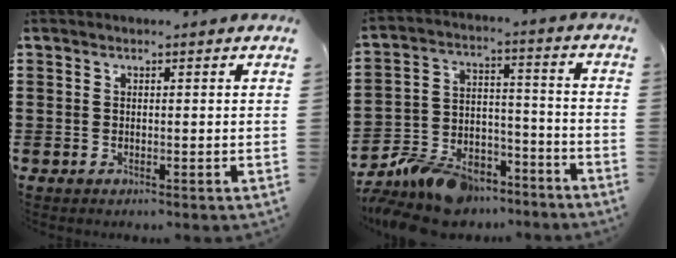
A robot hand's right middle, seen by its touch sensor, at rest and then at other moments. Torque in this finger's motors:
{"motor_torque": [2.14, 0.00, 0.49, 0.21]}